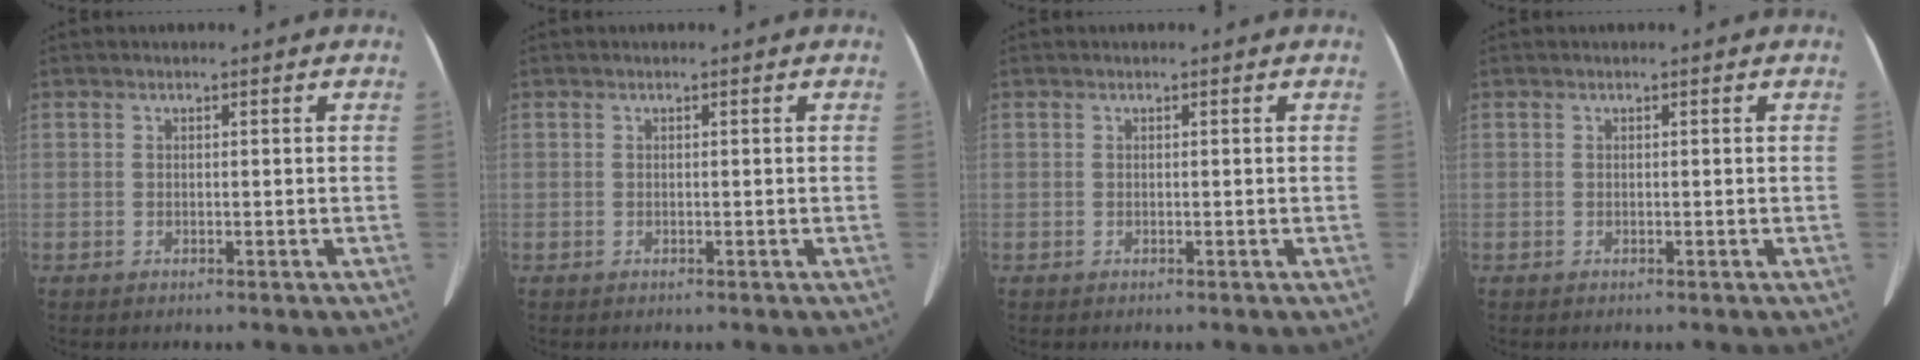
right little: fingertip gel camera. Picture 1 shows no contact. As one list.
[{"total": 0.0}, {"total": 0.0}, {"total": 0.0}]